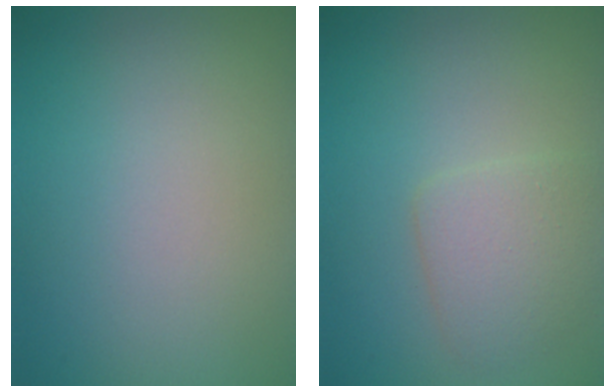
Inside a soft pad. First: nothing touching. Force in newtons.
{"total": 3.0, "press": 3.0, "slide": 0.1}